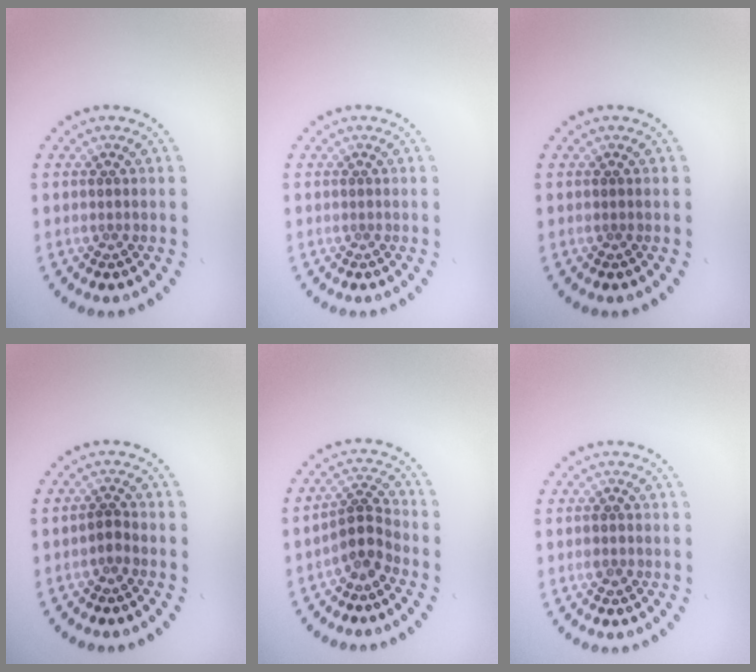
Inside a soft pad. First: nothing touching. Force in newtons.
{"total": 0.0}
{"total": 0.0}
{"total": 1.0, "press": 0.8, "slide": 0.5}
{"total": 2.8, "press": 2.0, "slide": 1.9}
{"total": 1.1, "press": 1.0, "slide": 0.4}